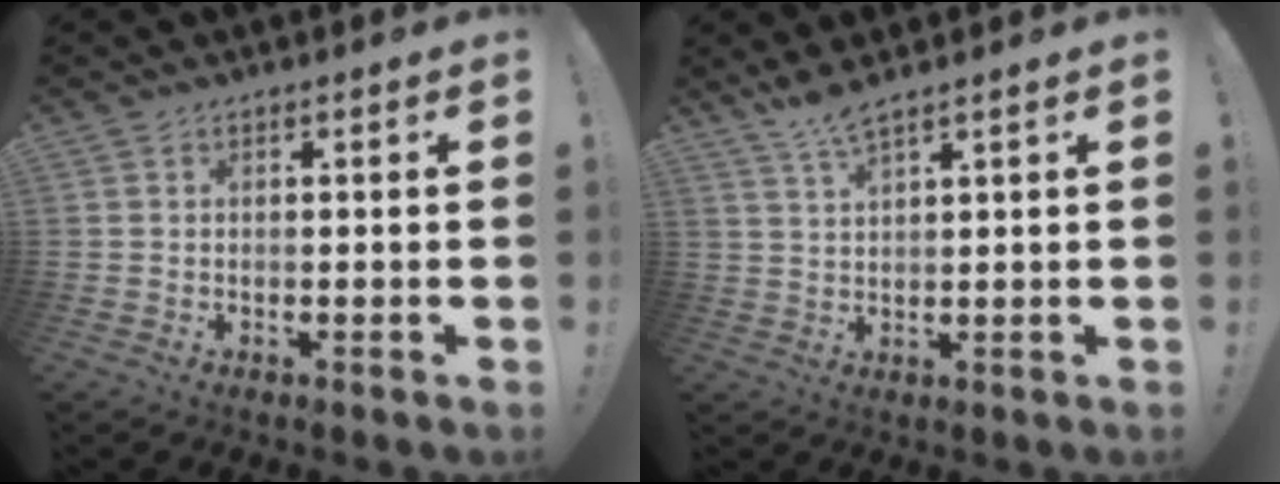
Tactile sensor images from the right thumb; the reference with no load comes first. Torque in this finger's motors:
{"motor_torque": [0.00, 0.00, 0.00, 0.00, 0.00]}